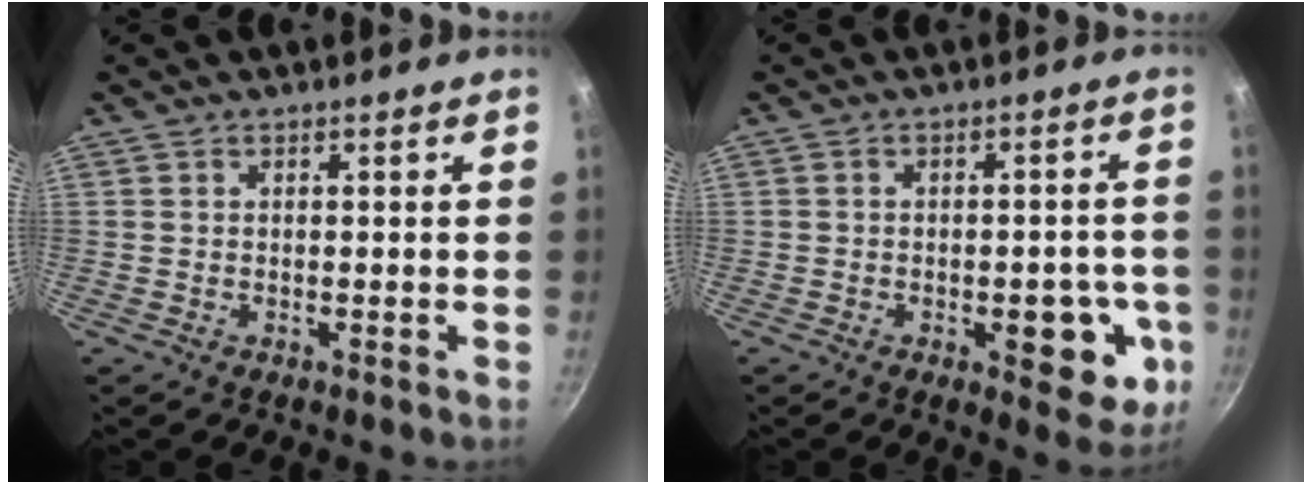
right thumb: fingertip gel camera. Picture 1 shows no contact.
{"total": 10.1, "force": [-3.0, 4.8, 8.4], "torque": [-0.062, 0.009, -0.036]}